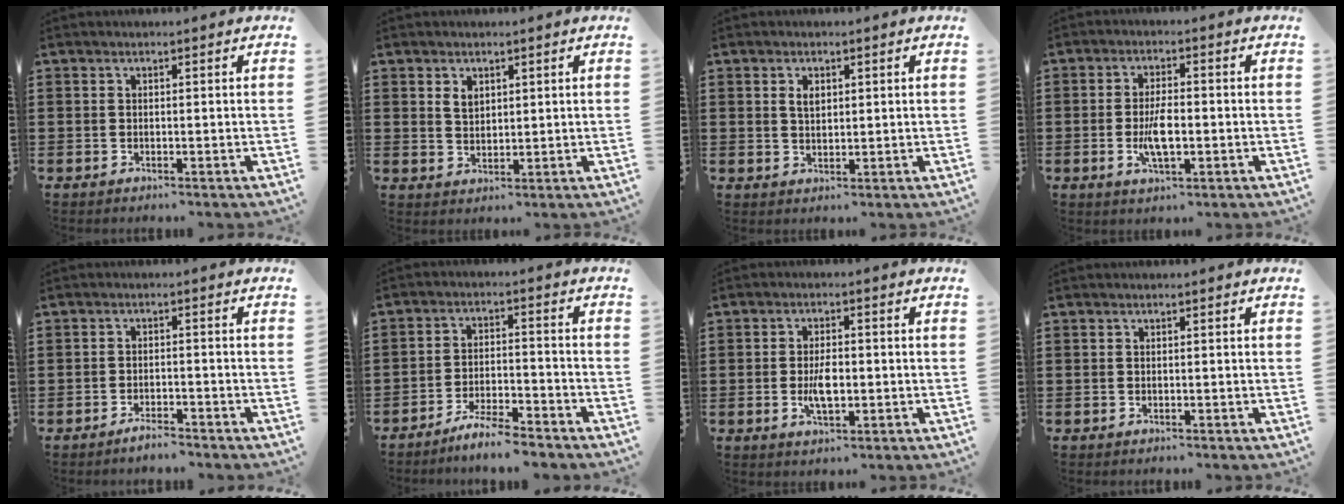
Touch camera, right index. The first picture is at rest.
{"total": 3.3, "force": [1.3, 3.0, 0.5], "torque": [-0.016, 0.009, 0.019]}
{"total": 2.1, "force": [0.8, 1.2, 1.5], "torque": [-0.033, 0.006, 0.014]}
{"total": 5.3, "force": [-1.1, 1.8, 4.8], "torque": [-0.104, -0.004, -0.024]}
{"total": 2.4, "force": [-2.3, 0.2, 0.5], "torque": [-0.012, 0.001, -0.045]}
{"total": 5.3, "force": [-5.0, -0.1, 1.8], "torque": [-0.046, -0.005, -0.101]}
{"total": 4.4, "force": [-0.7, 1.8, 3.9], "torque": [-0.069, -0.004, -0.015]}
{"total": 0.0}